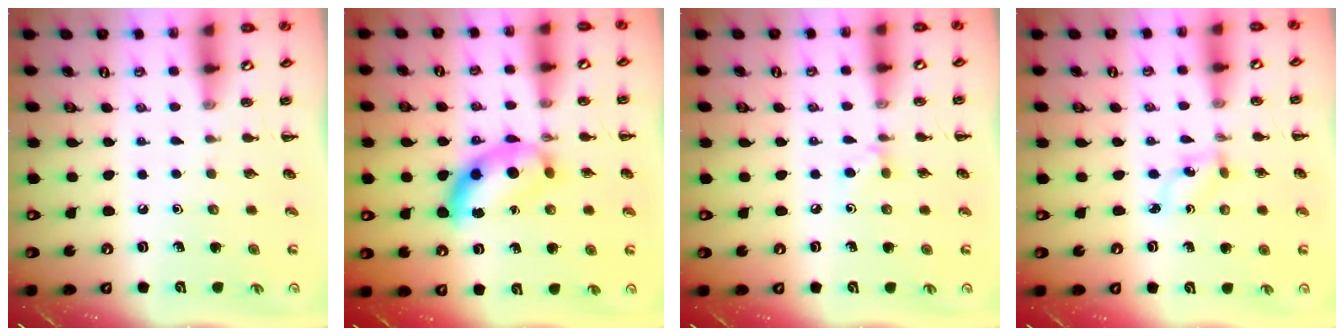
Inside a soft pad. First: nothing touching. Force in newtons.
{"total": 10.7, "press": 10.7, "slide": 0.5}
{"total": 4.7, "press": 4.5, "slide": 1.6}
{"total": 1.9, "press": 1.8, "slide": 0.7}